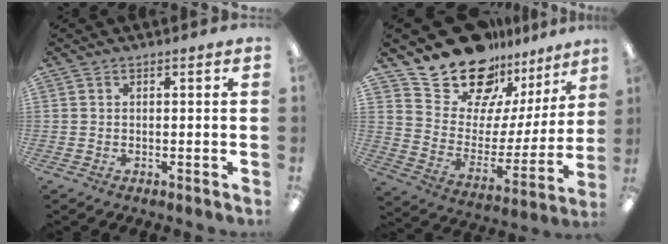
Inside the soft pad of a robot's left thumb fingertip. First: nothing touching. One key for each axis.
{"total": 19.2, "fx": 16.2, "fy": 9.1, "fz": 4.8, "tx": -0.098, "ty": -0.137, "tz": 0.291}